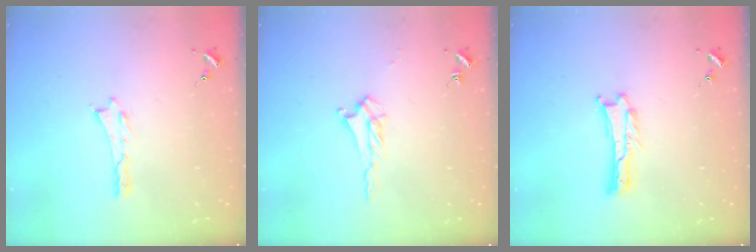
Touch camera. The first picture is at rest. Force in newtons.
{"total": 2.4, "press": 2.4, "slide": 0.4}
{"total": 0.0}